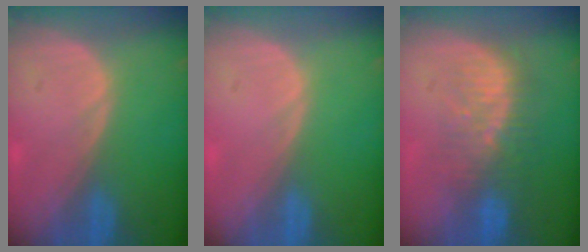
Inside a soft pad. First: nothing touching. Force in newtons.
{"total": 0.0}
{"total": 8.2, "press": 7.6, "slide": 3.1}